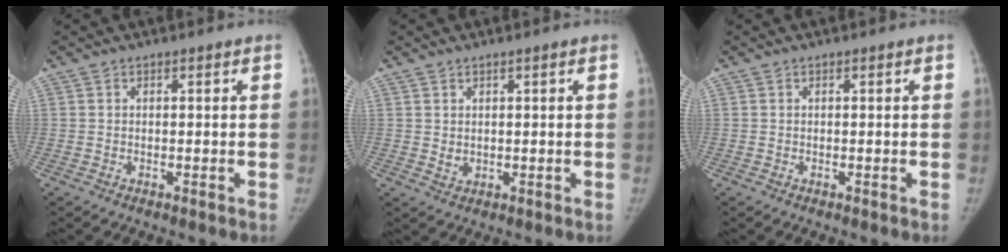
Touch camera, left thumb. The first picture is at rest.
{"total": 1.5, "force": [0.5, 1.0, 1.0], "torque": [-0.013, -0.007, 0.016]}
{"total": 0.0}